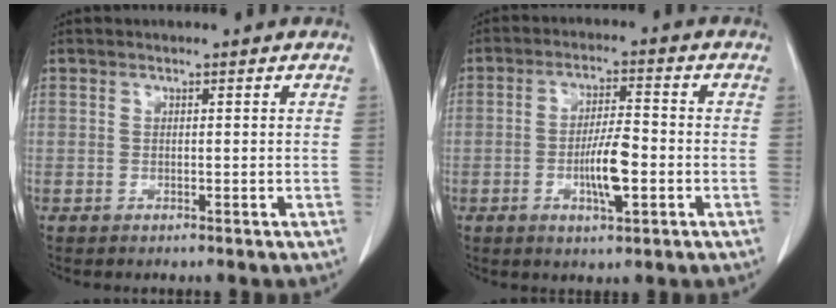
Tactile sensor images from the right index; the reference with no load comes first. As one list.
[{"total": 6.9, "force": [-1.9, 1.4, 6.5], "torque": [-0.122, 0.000, -0.033]}]